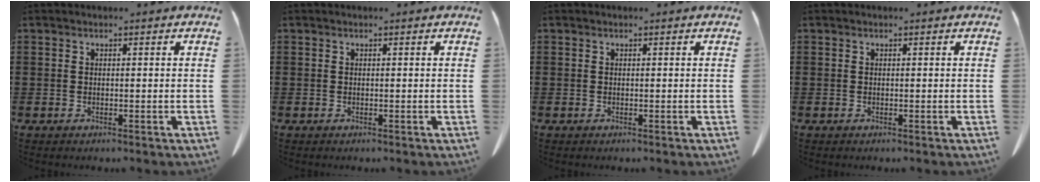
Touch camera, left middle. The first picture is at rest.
{"total": 0.0}
{"total": 0.0}
{"total": 0.0}